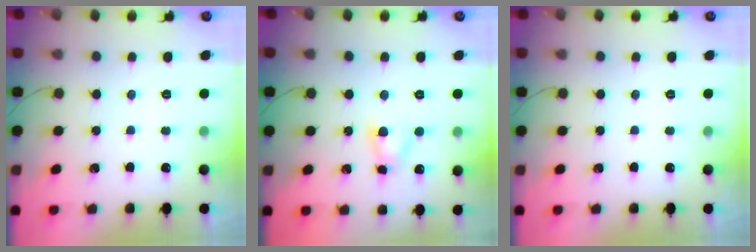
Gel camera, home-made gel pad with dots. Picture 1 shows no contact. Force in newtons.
{"total": 3.5, "press": 3.4, "slide": 1.1}
{"total": 0.0}